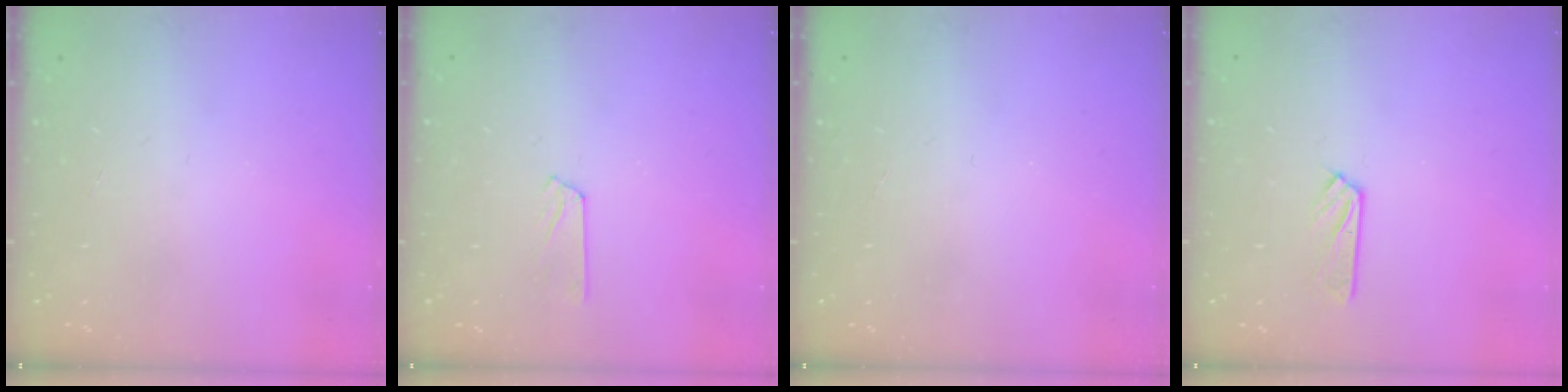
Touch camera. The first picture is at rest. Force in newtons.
{"total": 2.5, "press": 2.4, "slide": 0.3}
{"total": 0.0}
{"total": 3.2, "press": 3.2, "slide": 0.3}